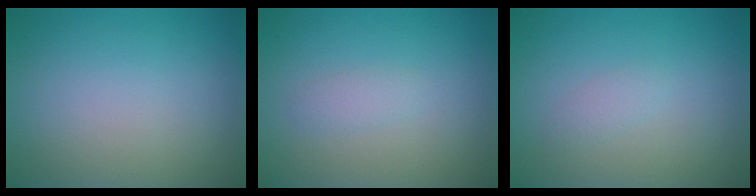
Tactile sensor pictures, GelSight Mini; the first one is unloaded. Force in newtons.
{"total": 1.0, "press": 1.0, "slide": 0.0}
{"total": 0.9, "press": 0.9, "slide": 0.0}